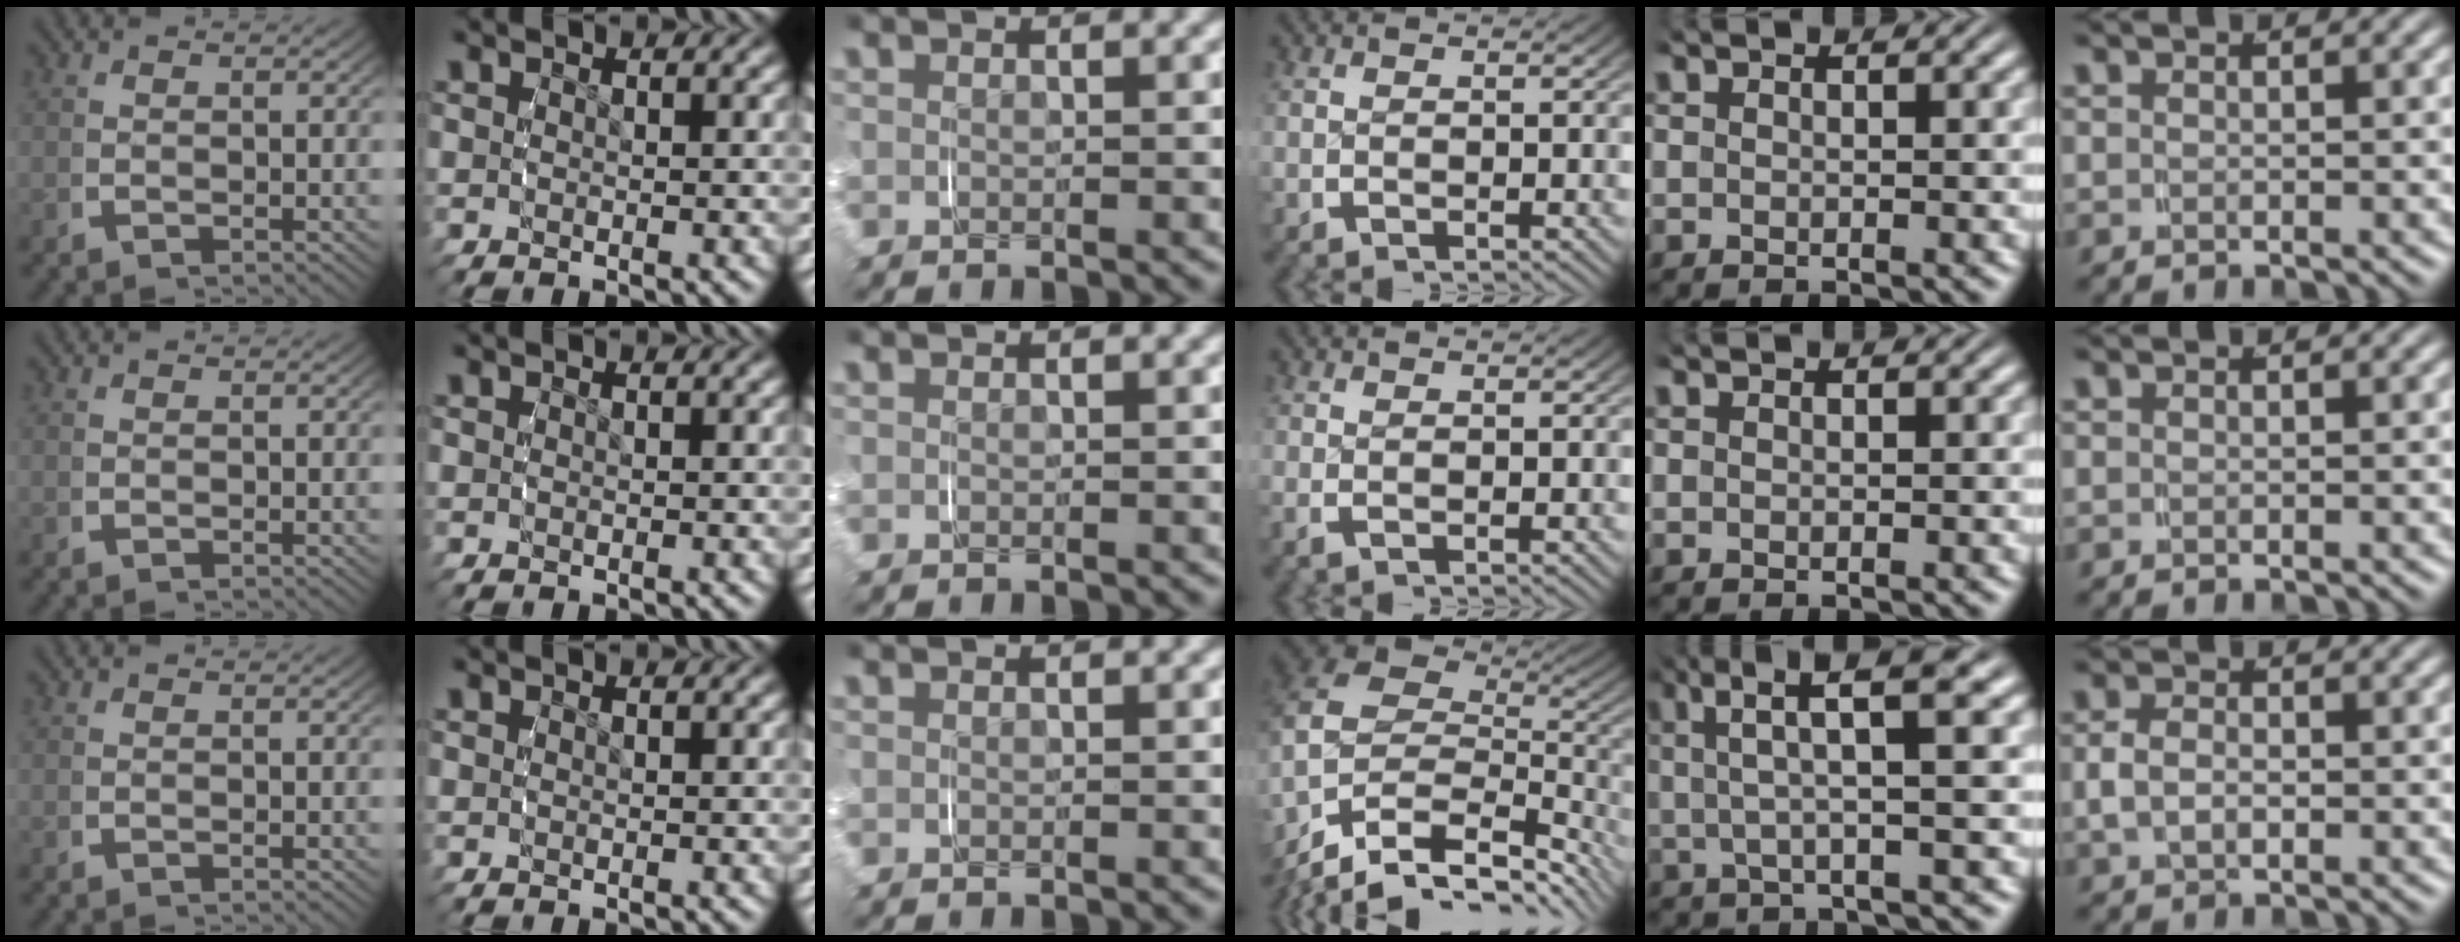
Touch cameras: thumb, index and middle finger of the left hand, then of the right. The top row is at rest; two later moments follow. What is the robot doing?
{"motion": "grasp_and_lifting", "object": "shirt"}